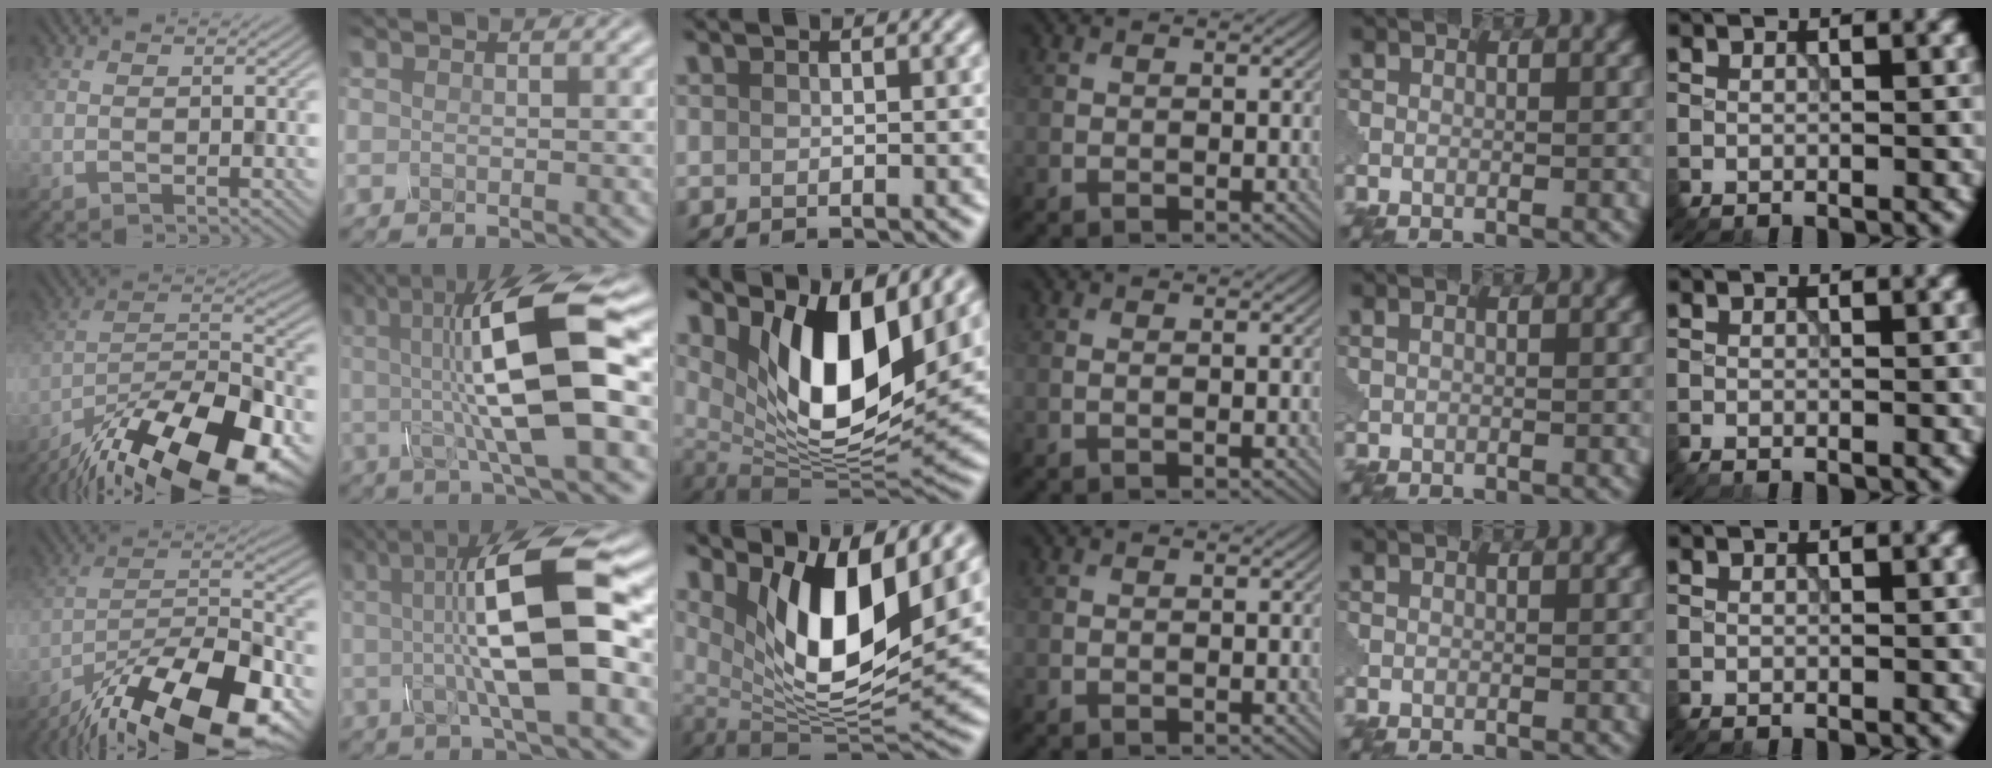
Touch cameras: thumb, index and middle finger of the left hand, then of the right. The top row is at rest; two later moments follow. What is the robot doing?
{"motion": "disassemble", "object": "glue stick"}